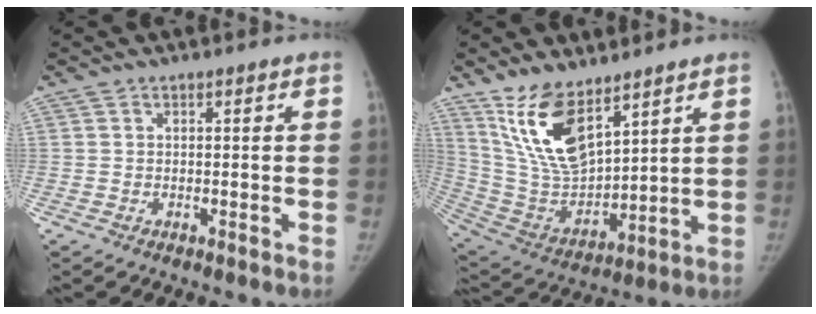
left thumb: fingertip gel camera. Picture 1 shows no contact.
{"total": 15.4, "force": [9.8, 6.3, 10.1], "torque": [-0.168, -0.055, 0.212]}